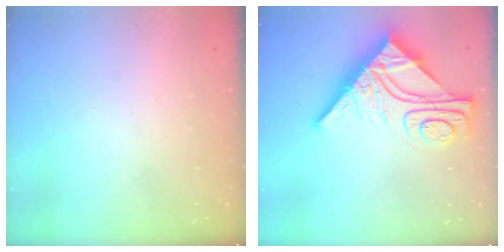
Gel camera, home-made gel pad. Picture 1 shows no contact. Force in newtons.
{"total": 17.5, "press": 17.4, "slide": 1.6}